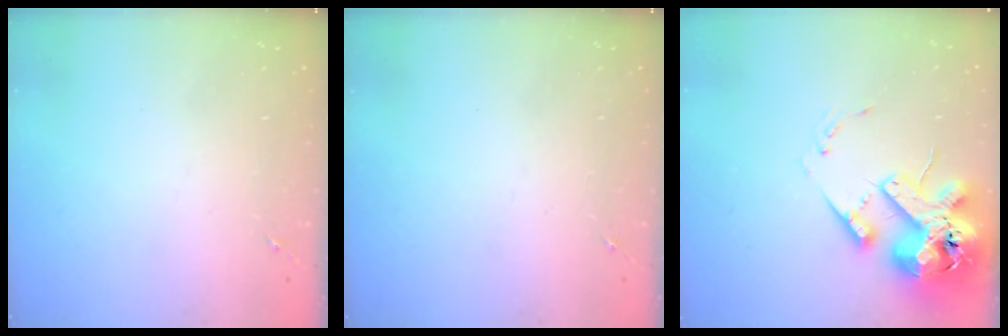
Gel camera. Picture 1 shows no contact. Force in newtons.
{"total": 0.0}
{"total": 18.6, "press": 18.4, "slide": 3.2}